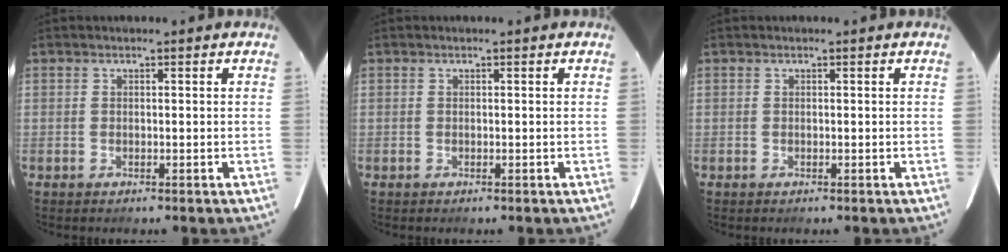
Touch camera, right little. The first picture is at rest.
{"total": 0.0}
{"total": 0.0}